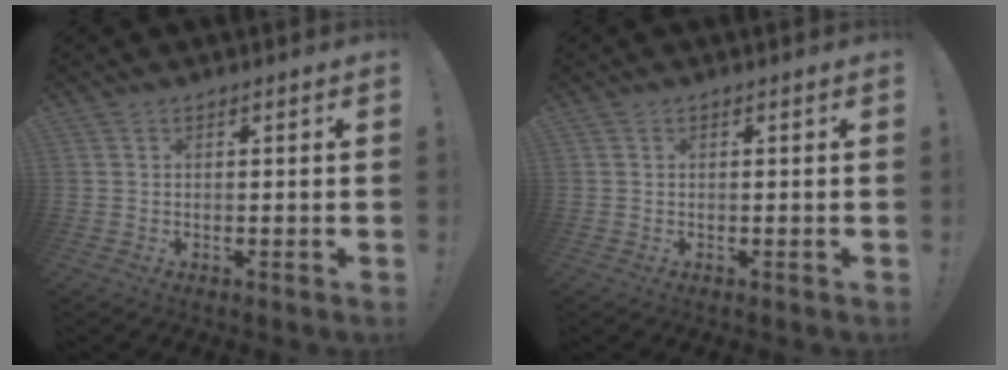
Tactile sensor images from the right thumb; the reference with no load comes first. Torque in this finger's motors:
{"motor_torque": [-0.28, 0.22, 0.11, -0.02, -0.02]}